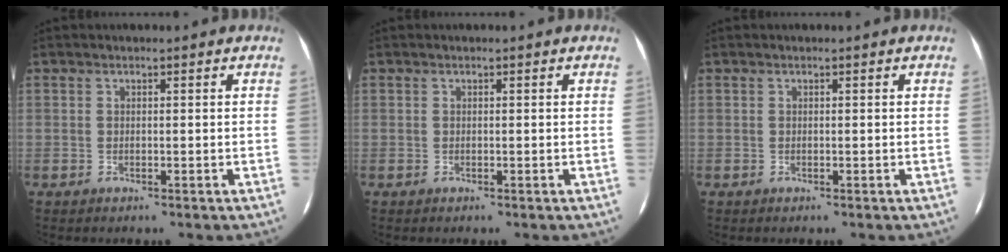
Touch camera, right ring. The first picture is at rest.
{"total": 0.0}
{"total": 0.0}